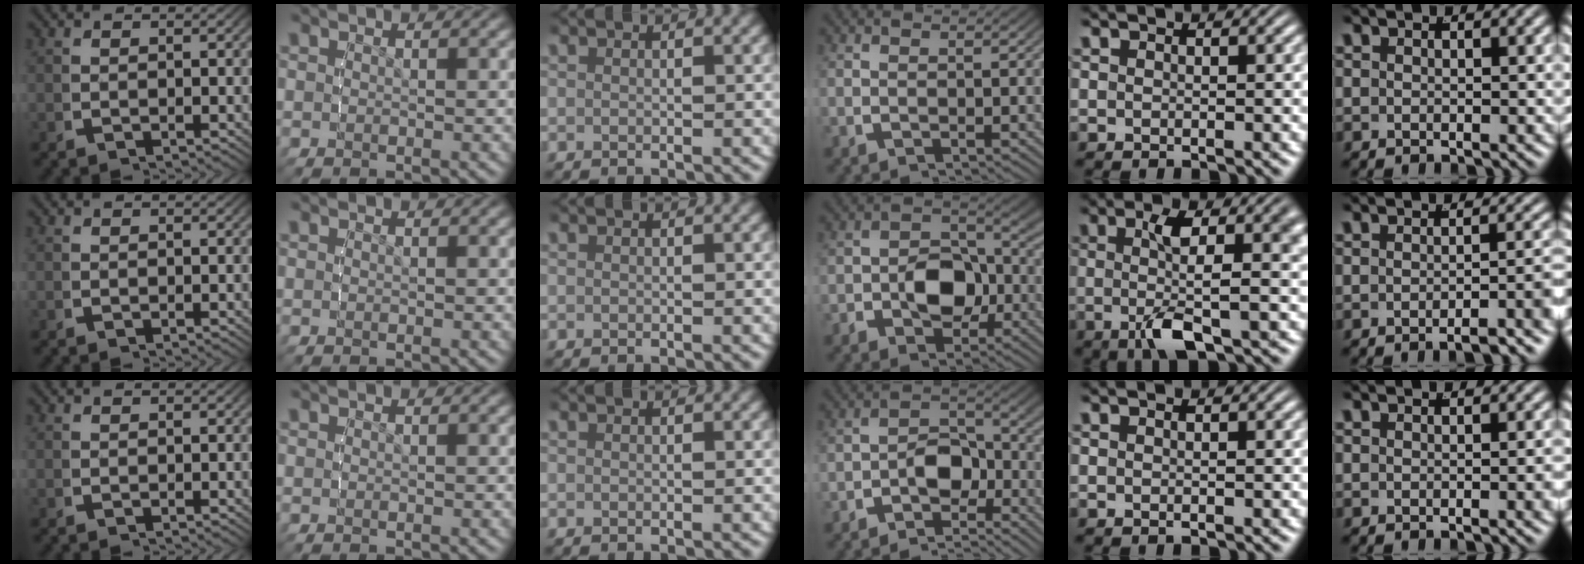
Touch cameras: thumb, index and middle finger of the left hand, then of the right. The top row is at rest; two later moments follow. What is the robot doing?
{"motion": "lift_and_place", "object": "stress ball aka squeeze ball"}